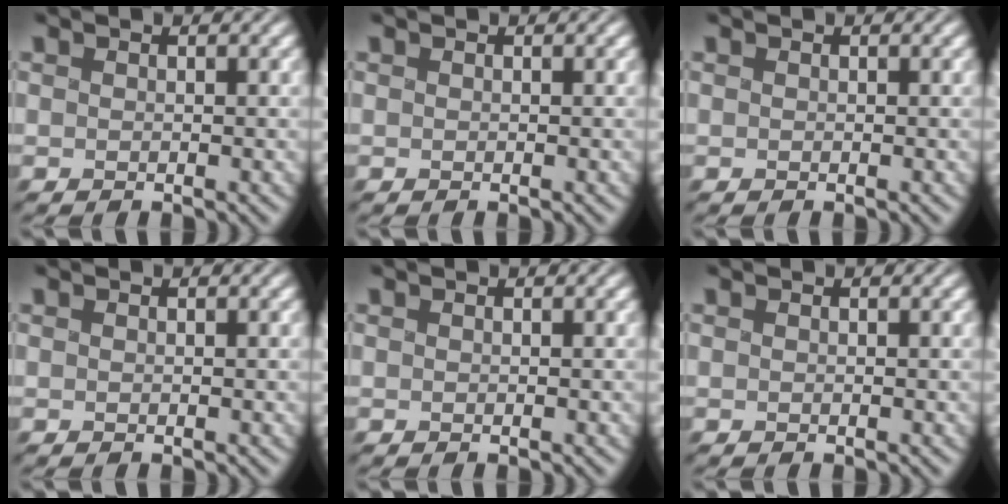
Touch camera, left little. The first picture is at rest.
{"total": 0.0}
{"total": 0.0}
{"total": 0.0}
{"total": 0.0}
{"total": 0.0}